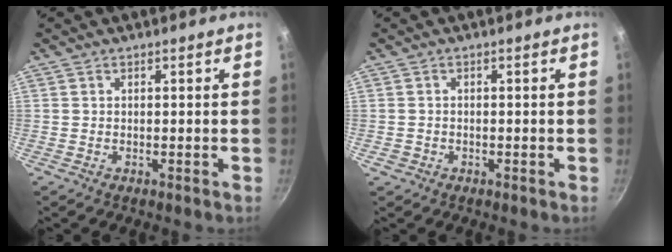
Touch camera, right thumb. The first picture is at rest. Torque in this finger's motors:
{"motor_torque": [0.22, -0.03, -0.35, 0.00, -0.03]}